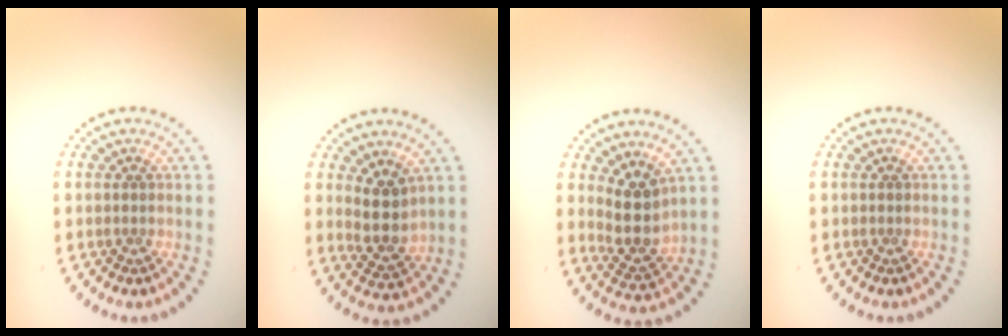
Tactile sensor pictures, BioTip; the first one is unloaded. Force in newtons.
{"total": 3.0, "press": 2.6, "slide": 1.4}
{"total": 3.6, "press": 2.9, "slide": 2.2}
{"total": 0.0}